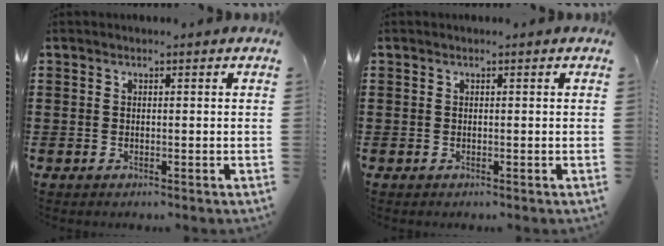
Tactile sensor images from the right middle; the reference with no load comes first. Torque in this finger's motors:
{"motor_torque": [-1.07, -1.07, 0.00, -0.01]}